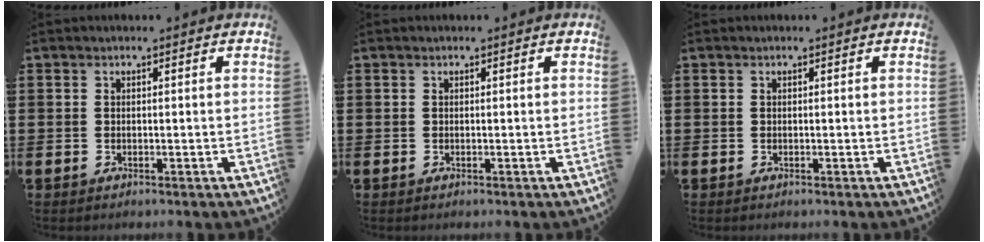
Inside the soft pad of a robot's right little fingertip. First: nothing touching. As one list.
[{"total": 0.0}, {"total": 0.0}]